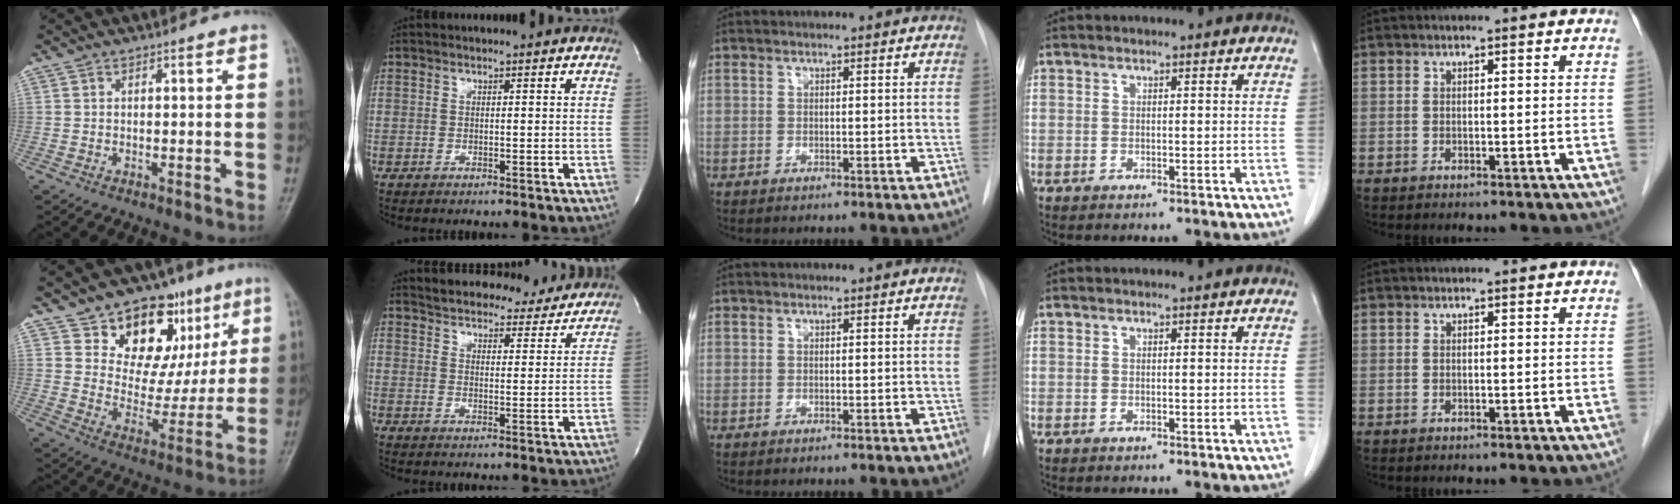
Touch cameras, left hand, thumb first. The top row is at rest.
{"thumb": {"total": 19.5, "force": [10.1, 12.3, 11.2], "torque": [-0.091, -0.032, 0.159]}, "index": {"total": 15.4, "force": [14.6, 3.8, 2.9], "torque": [-0.030, -0.006, 0.180]}}